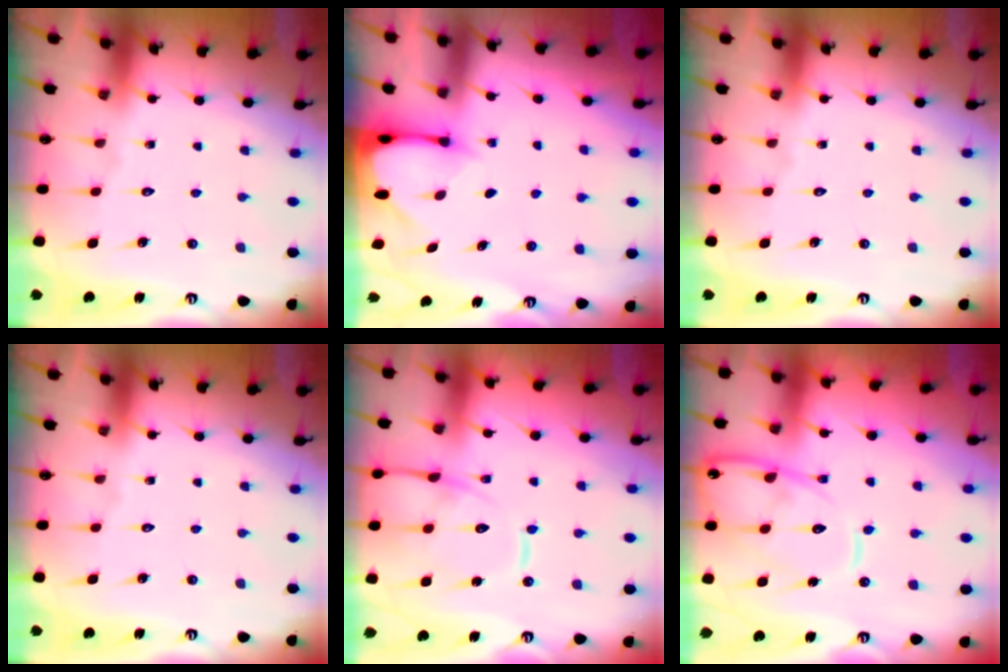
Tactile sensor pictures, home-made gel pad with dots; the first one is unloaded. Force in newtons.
{"total": 2.4, "press": 2.4, "slide": 0.3}
{"total": 0.0}
{"total": 0.0}
{"total": 12.6, "press": 12.6, "slide": 1.2}
{"total": 14.1, "press": 14.0, "slide": 1.4}